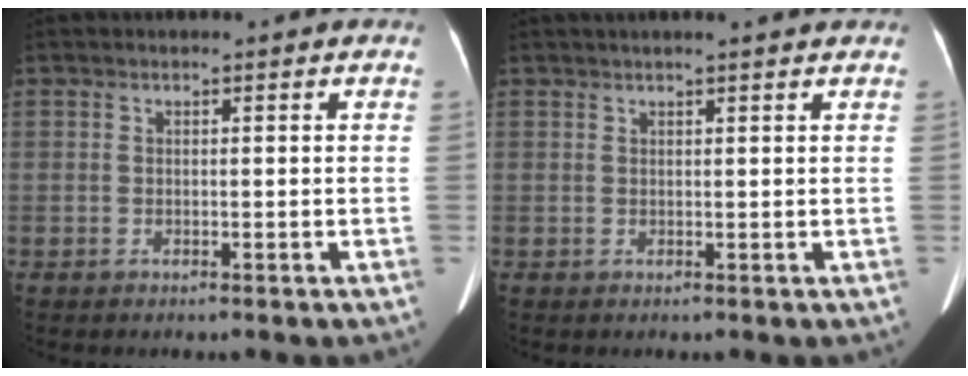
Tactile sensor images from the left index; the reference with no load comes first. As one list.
[{"total": 5.9, "force": [5.2, 0.0, 2.8], "torque": [-0.036, 0.029, 0.061]}]